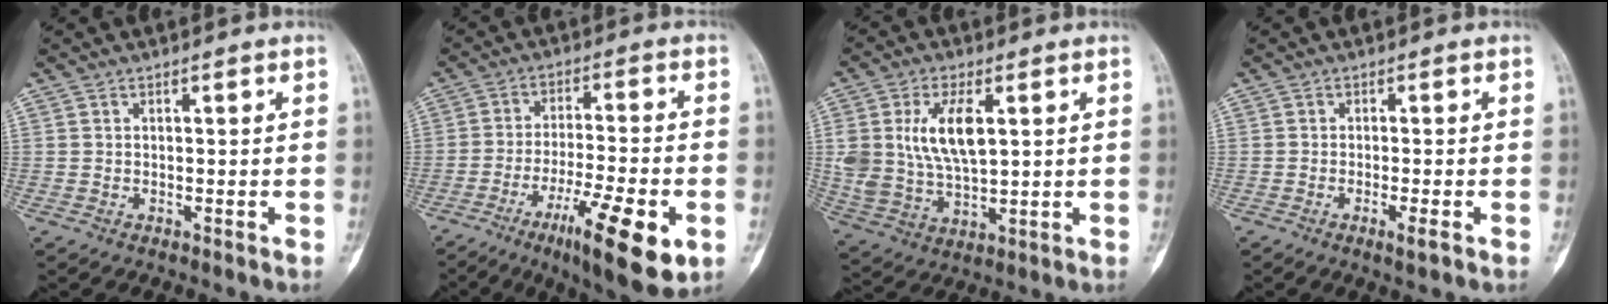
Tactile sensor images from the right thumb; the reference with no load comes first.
{"total": 16.1, "force": [-6.9, 3.6, 14.1], "torque": [-0.229, 0.010, -0.104]}
{"total": 12.0, "force": [3.1, 6.1, 9.9], "torque": [-0.192, -0.011, 0.067]}
{"total": 2.5, "force": [-1.2, 0.3, 2.2], "torque": [-0.037, -0.004, -0.022]}